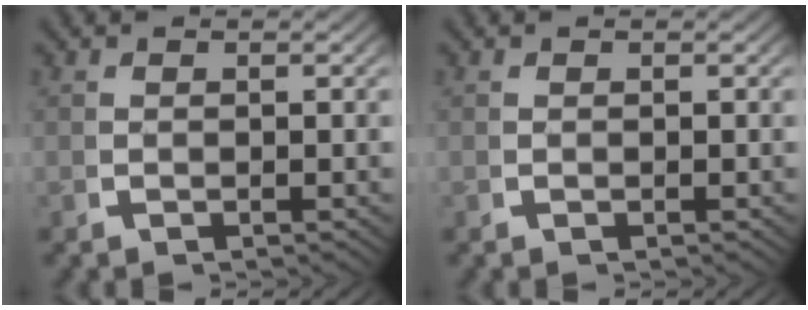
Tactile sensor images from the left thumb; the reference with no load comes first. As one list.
[{"total": 0.0}]